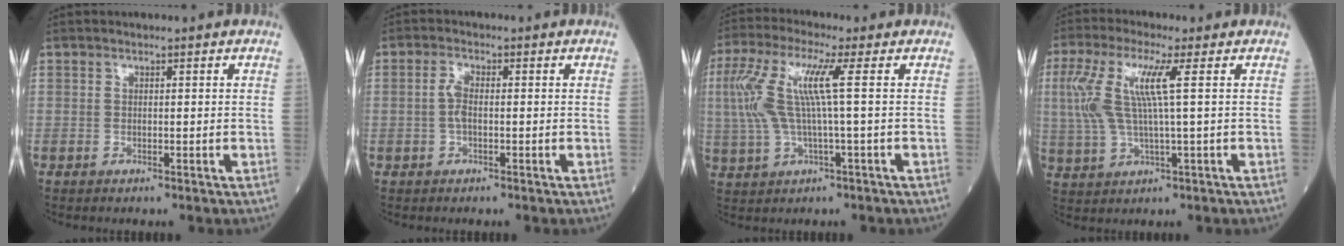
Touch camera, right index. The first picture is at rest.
{"total": 2.4, "force": [-0.2, 0.8, 2.3], "torque": [-0.051, 0.003, -0.006]}
{"total": 10.0, "force": [1.5, 0.5, 9.8], "torque": [-0.228, 0.023, 0.028]}
{"total": 9.1, "force": [2.0, 0.7, 8.8], "torque": [-0.211, 0.014, 0.039]}